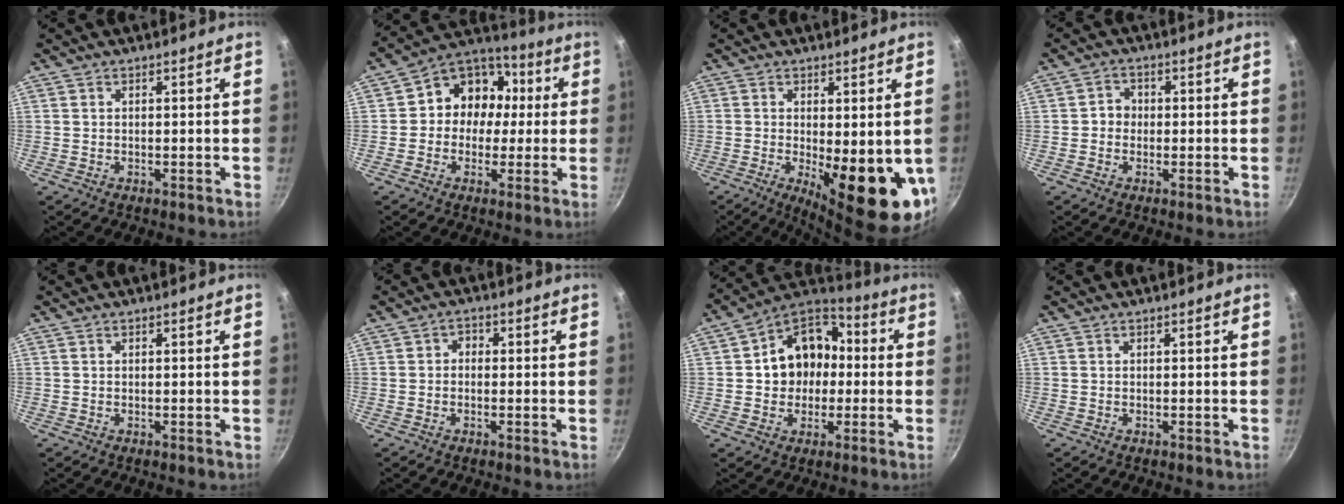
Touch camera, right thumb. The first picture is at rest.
{"total": 12.4, "force": [0.7, 10.8, 6.0], "torque": [-0.043, 0.032, -0.012]}
{"total": 15.0, "force": [-2.4, 5.1, 13.9], "torque": [-0.164, -0.025, -0.018]}
{"total": 2.9, "force": [-0.3, 2.6, 1.1], "torque": [0.000, 0.010, -0.011]}
{"total": 0.0}
{"total": 2.0, "force": [-0.3, 1.7, 1.0], "torque": [-0.008, 0.009, -0.011]}
{"total": 14.1, "force": [0.1, 11.7, 7.9], "torque": [-0.083, 0.034, -0.012]}
{"total": 0.0}